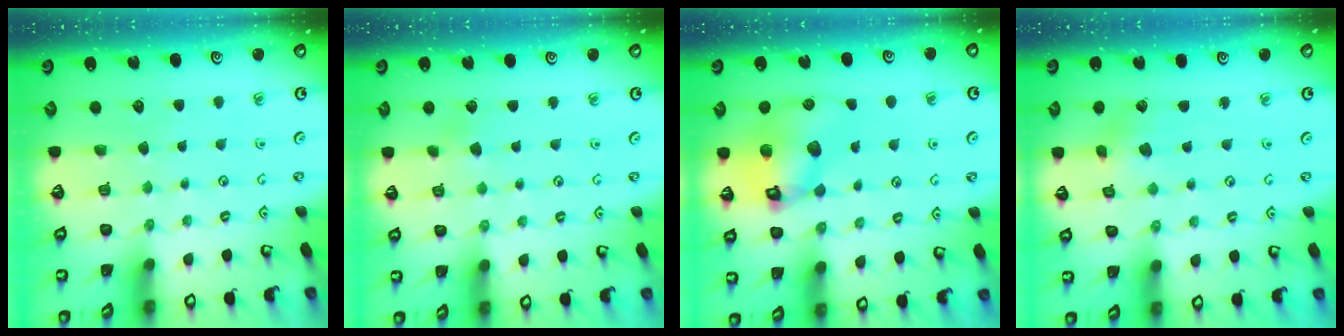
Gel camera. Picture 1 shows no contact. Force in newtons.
{"total": 1.4, "press": 1.4, "slide": 0.1}
{"total": 13.2, "press": 13.0, "slide": 1.8}
{"total": 1.7, "press": 1.7, "slide": 0.3}